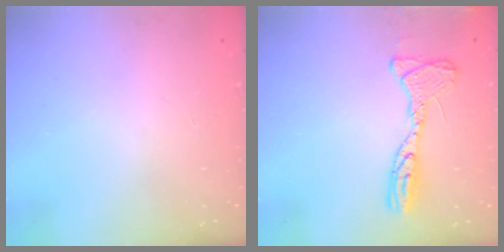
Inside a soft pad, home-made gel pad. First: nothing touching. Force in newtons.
{"total": 13.8, "press": 13.7, "slide": 1.3}